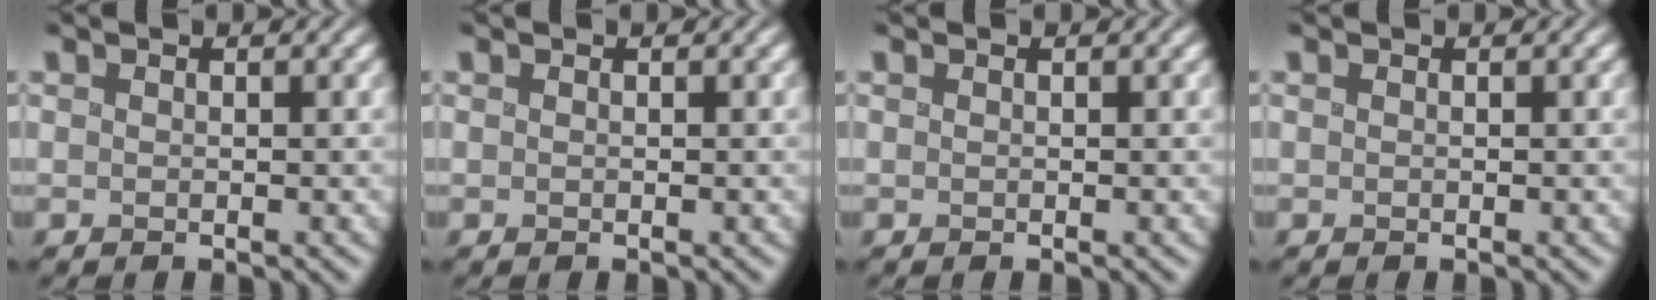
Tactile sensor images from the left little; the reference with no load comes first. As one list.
[{"total": 0.0}, {"total": 0.0}, {"total": 0.0}]